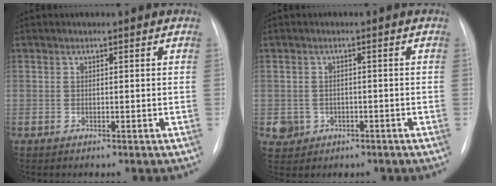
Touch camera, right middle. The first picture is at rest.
{"total": 3.6, "force": [-1.2, 3.4, 0.6], "torque": [-0.010, 0.007, -0.009]}